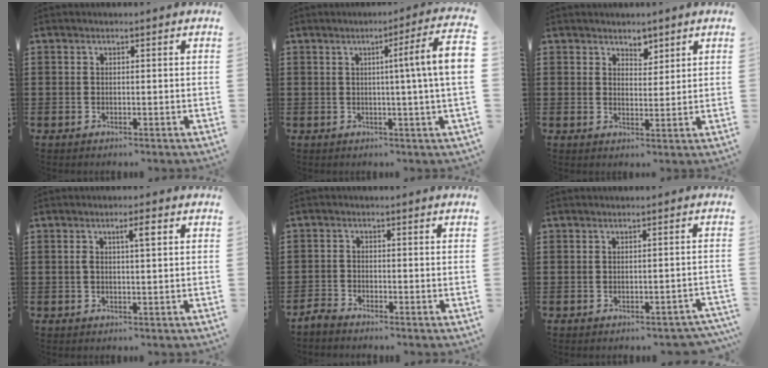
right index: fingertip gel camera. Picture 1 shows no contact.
{"total": 7.5, "force": [0.7, -1.1, 7.4], "torque": [-0.118, -0.016, 0.004]}
{"total": 2.3, "force": [2.0, 1.2, 0.3], "torque": [-0.003, 0.003, 0.037]}
{"total": 2.9, "force": [0.8, 0.4, 2.7], "torque": [-0.047, 0.001, 0.010]}
{"total": 1.9, "force": [-1.9, 0.2, 0.0], "torque": [-0.006, 0.005, -0.040]}
{"total": 1.3, "force": [-1.2, 0.3, 0.4], "torque": [-0.012, 0.001, -0.026]}